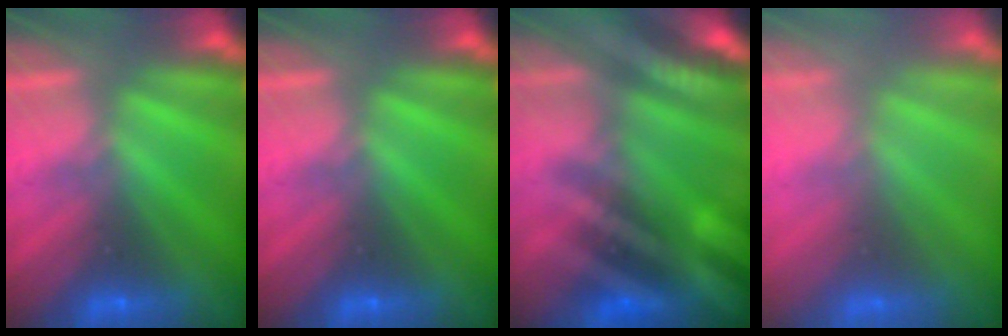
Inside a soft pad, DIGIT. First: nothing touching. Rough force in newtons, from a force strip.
{"total": 0.0}
{"total": 7.8}
{"total": 2.9}